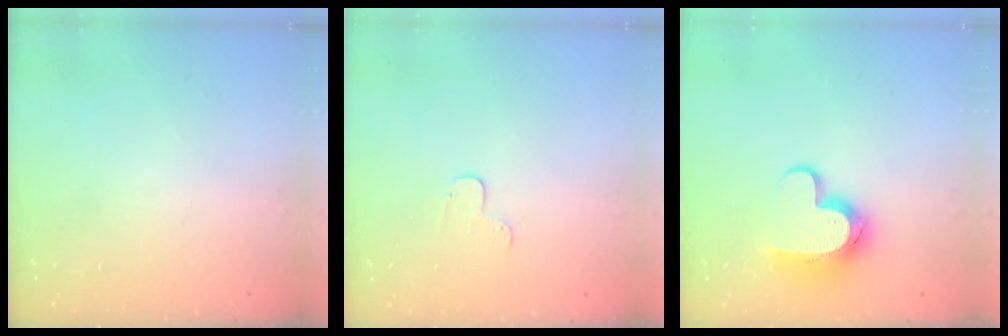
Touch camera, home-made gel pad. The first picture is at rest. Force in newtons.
{"total": 4.1, "press": 4.1, "slide": 0.4}
{"total": 12.4, "press": 12.3, "slide": 1.0}